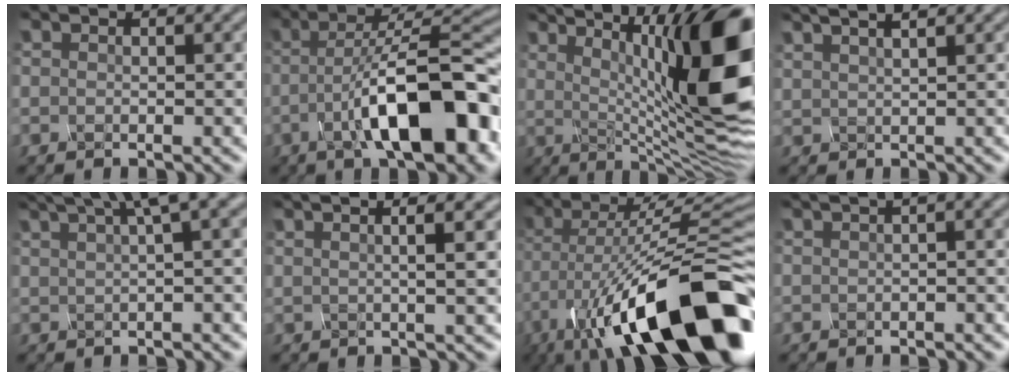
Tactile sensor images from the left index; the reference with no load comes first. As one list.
[{"total": 10.6, "force": [-4.9, 2.9, 8.9], "torque": [-0.152, 0.013, -0.063]}, {"total": 13.7, "force": [1.9, 3.5, 13.1], "torque": [-0.170, 0.017, 0.044]}, {"total": 4.0, "force": [3.5, 0.7, 1.9], "torque": [-0.021, 0.042, 0.034]}, {"total": 6.1, "force": [2.7, 0.6, 5.5], "torque": [-0.046, 0.029, 0.051]}, {"total": 4.0, "force": [1.8, 0.5, 3.5], "torque": [-0.043, 0.038, 0.012]}, {"total": 13.7, "force": [-4.3, 5.2, 12.0], "torque": [-0.208, 0.020, -0.062]}, {"total": 8.5, "force": [1.6, 3.4, 7.6], "torque": [-0.062, 0.044, 0.008]}]